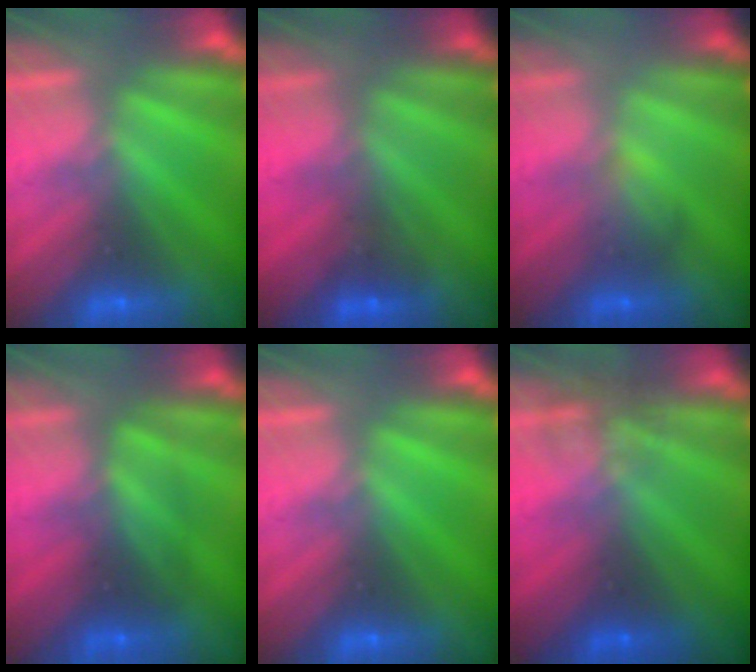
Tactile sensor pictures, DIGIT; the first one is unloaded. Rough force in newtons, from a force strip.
{"total": 1.3}
{"total": 2.0}
{"total": 2.4}
{"total": 0.0}
{"total": 1.8}